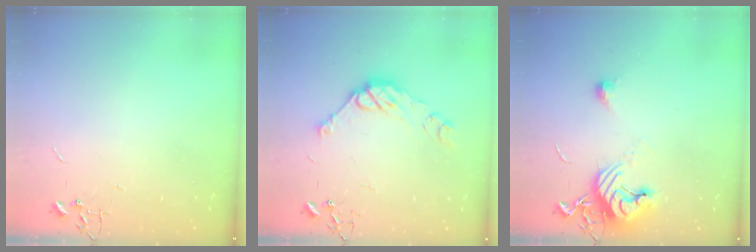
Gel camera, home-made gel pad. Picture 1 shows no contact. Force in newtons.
{"total": 11.4, "press": 11.3, "slide": 0.7}
{"total": 11.4, "press": 11.4, "slide": 0.9}